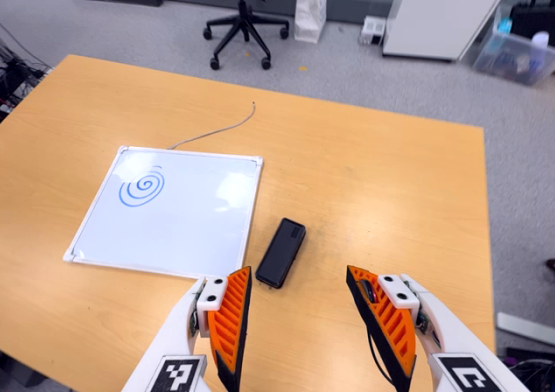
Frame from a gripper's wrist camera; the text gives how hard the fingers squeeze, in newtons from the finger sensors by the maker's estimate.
{"total": 0.0}